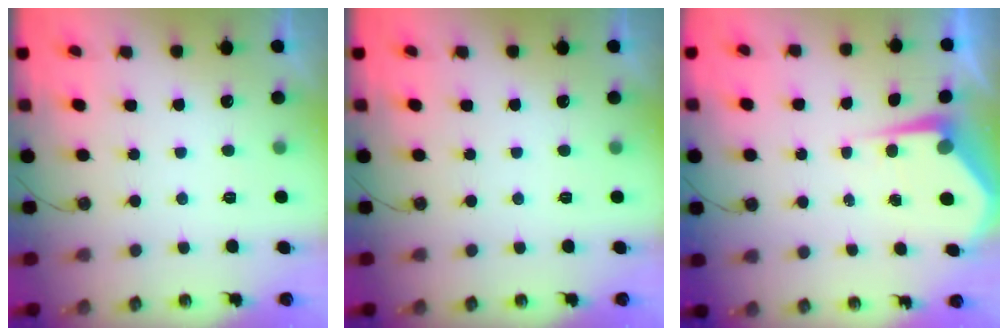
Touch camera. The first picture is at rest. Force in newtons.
{"total": 0.0}
{"total": 5.2, "press": 5.2, "slide": 0.6}